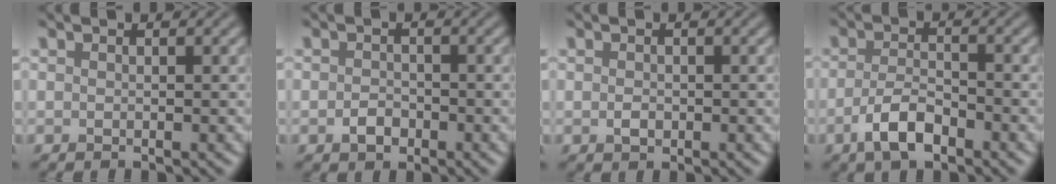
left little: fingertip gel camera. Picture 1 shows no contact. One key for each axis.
{"total": 1.9, "fx": -0.9, "fy": 1.3, "fz": 1.0, "tx": -0.016, "ty": -0.001, "tz": -0.024}
{"total": 1.2, "fx": -0.3, "fy": 0.9, "fz": 0.8, "tx": -0.015, "ty": -0.001, "tz": -0.008}
{"total": 3.9, "fx": -2.3, "fy": 1.5, "fz": 2.8, "tx": -0.054, "ty": 0.000, "tz": -0.048}